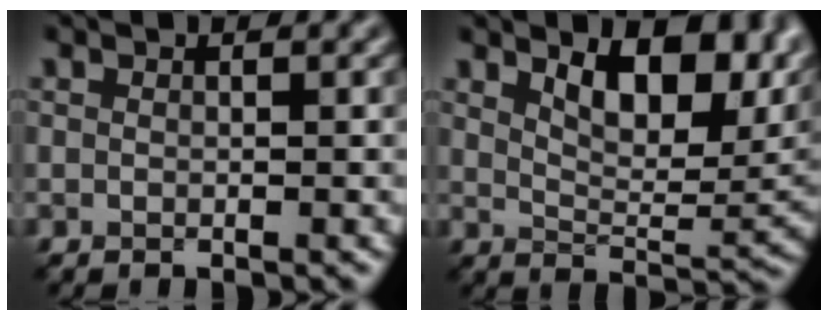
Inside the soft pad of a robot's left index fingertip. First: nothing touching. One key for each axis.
{"total": 10.3, "fx": 4.3, "fy": 4.8, "fz": 8.1, "tx": -0.121, "ty": 0.001, "tz": 0.070}